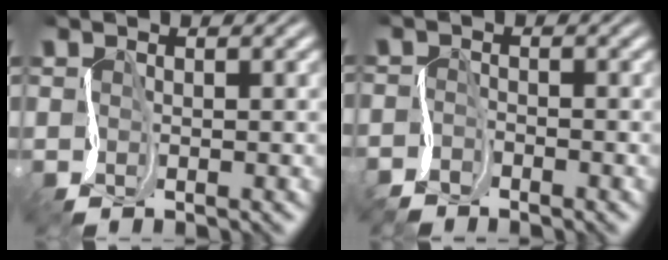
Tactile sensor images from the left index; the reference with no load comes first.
{"total": 2.3, "force": [-2.3, 0.4, 0.0], "torque": [-0.007, 0.000, -0.054]}